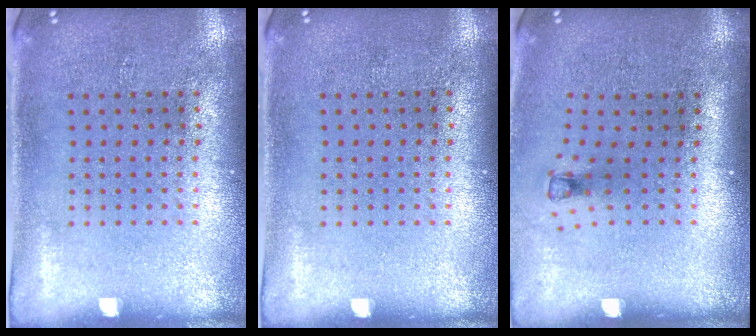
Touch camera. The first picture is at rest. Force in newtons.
{"total": 0.0}
{"total": 0.7, "press": 0.4, "slide": 0.6}